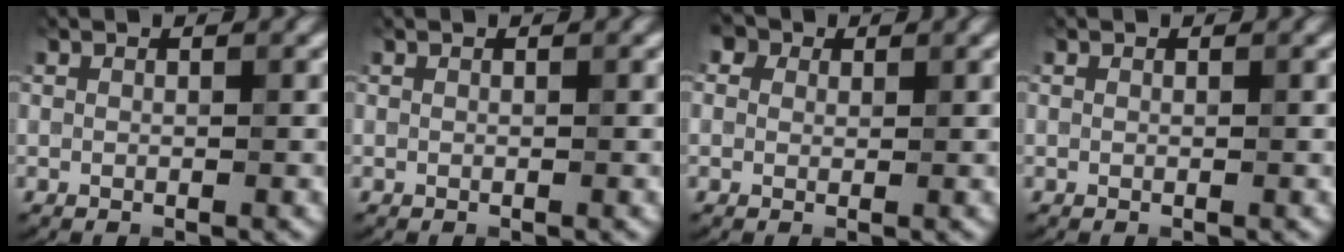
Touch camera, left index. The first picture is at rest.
{"total": 0.0}
{"total": 3.9, "force": [2.2, 2.7, 1.7], "torque": [-0.037, 0.017, 0.015]}
{"total": 0.0}